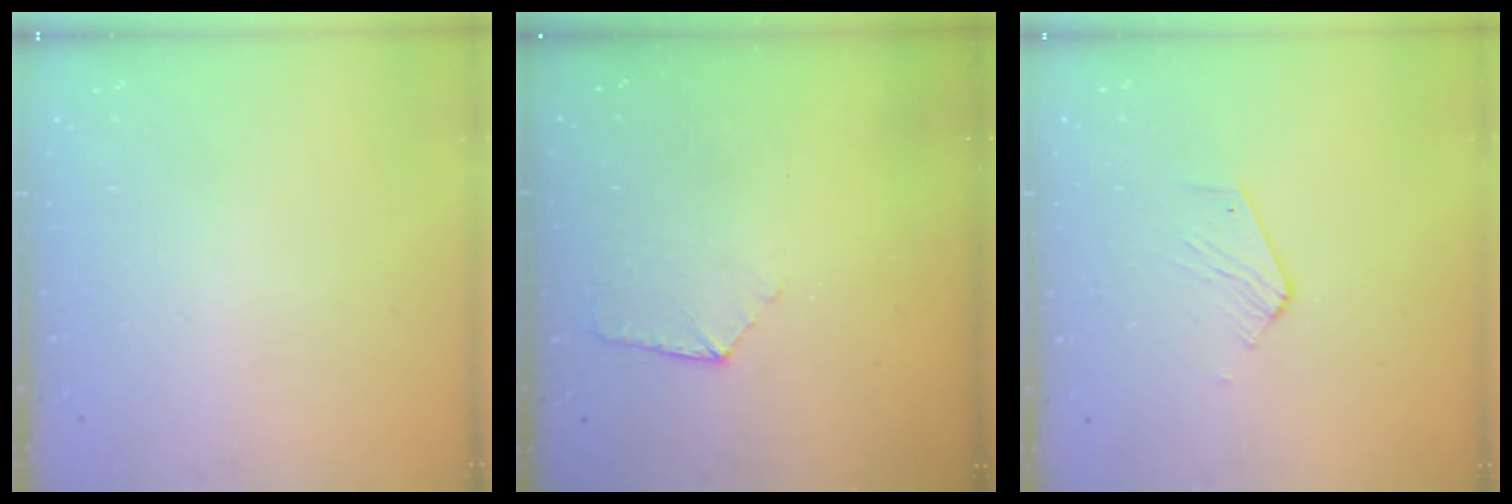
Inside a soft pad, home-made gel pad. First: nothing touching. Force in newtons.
{"total": 7.3, "press": 7.2, "slide": 0.7}
{"total": 2.8, "press": 2.8, "slide": 0.4}